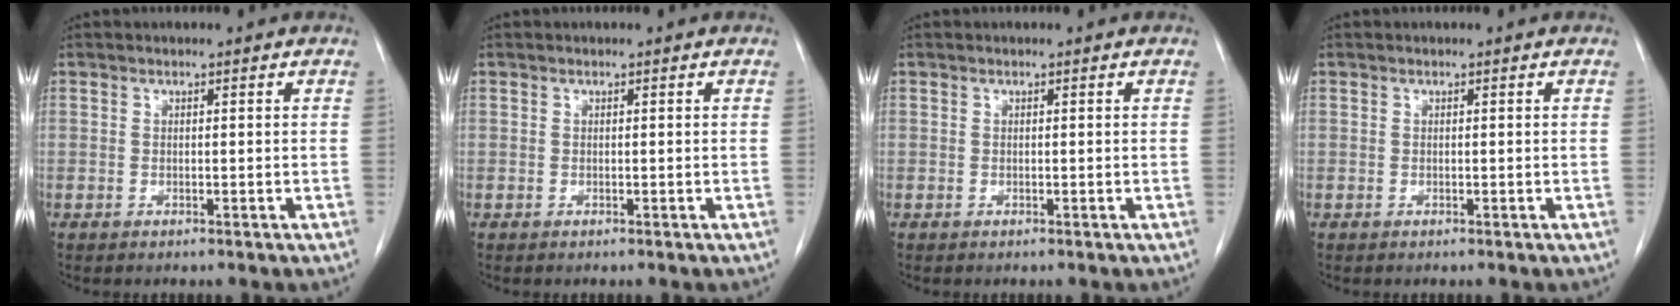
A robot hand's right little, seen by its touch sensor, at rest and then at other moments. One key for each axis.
{"total": 0.0}
{"total": 0.0}
{"total": 0.0}